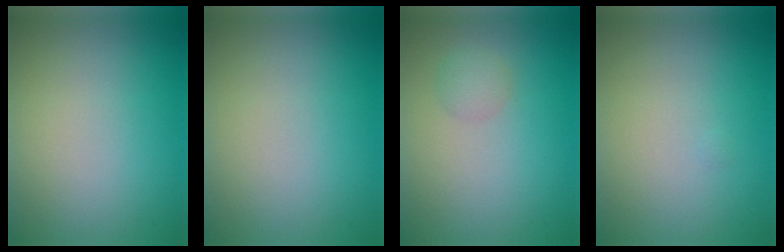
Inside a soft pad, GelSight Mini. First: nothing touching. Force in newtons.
{"total": 0.0}
{"total": 1.5, "press": 1.5, "slide": 0.0}
{"total": 0.0}